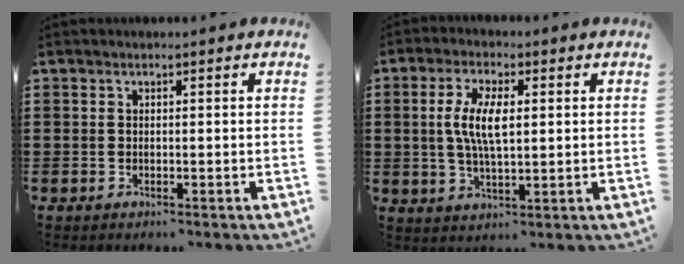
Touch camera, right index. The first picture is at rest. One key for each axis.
{"total": 6.9, "fx": 0.8, "fy": 2.7, "fz": 6.4, "tx": -0.132, "ty": 0.008, "tz": 0.009}